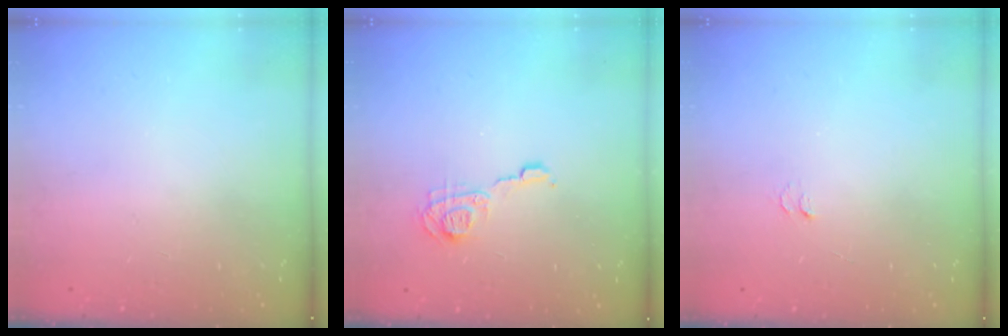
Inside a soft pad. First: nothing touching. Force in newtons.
{"total": 8.0, "press": 8.0, "slide": 0.1}
{"total": 2.9, "press": 2.9, "slide": 0.3}